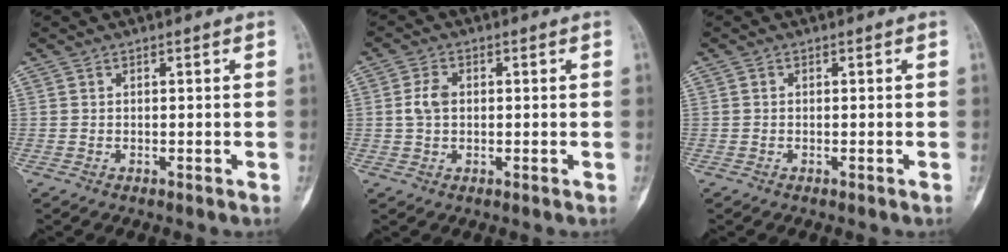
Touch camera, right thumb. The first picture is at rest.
{"total": 3.7, "force": [0.3, 2.5, 2.7], "torque": [-0.055, 0.007, 0.002]}
{"total": 0.0}